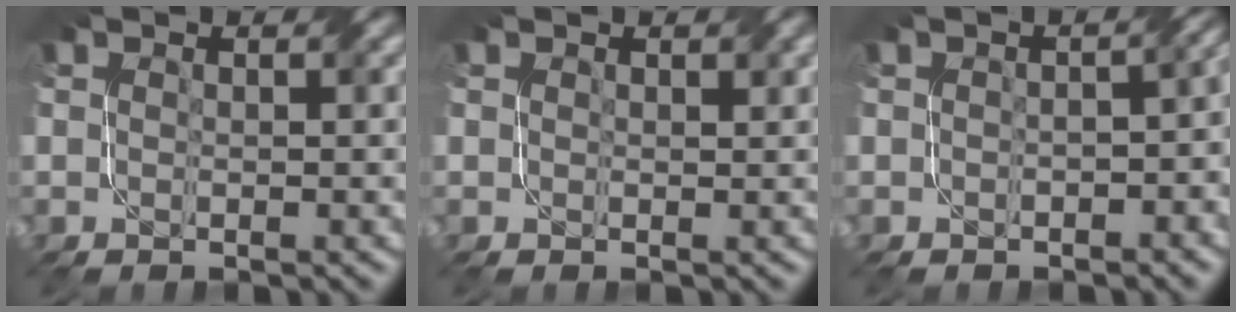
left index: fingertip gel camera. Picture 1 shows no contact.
{"total": 0.9, "force": [0.7, 0.3, 0.5], "torque": [-0.008, 0.001, 0.012]}
{"total": 4.8, "force": [-0.9, 2.5, 4.0], "torque": [-0.024, 0.001, -0.007]}